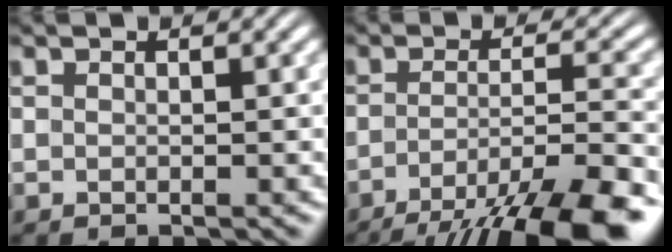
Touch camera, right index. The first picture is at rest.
{"total": 9.6, "force": [-6.7, 2.5, 6.4], "torque": [-0.088, -0.025, -0.092]}